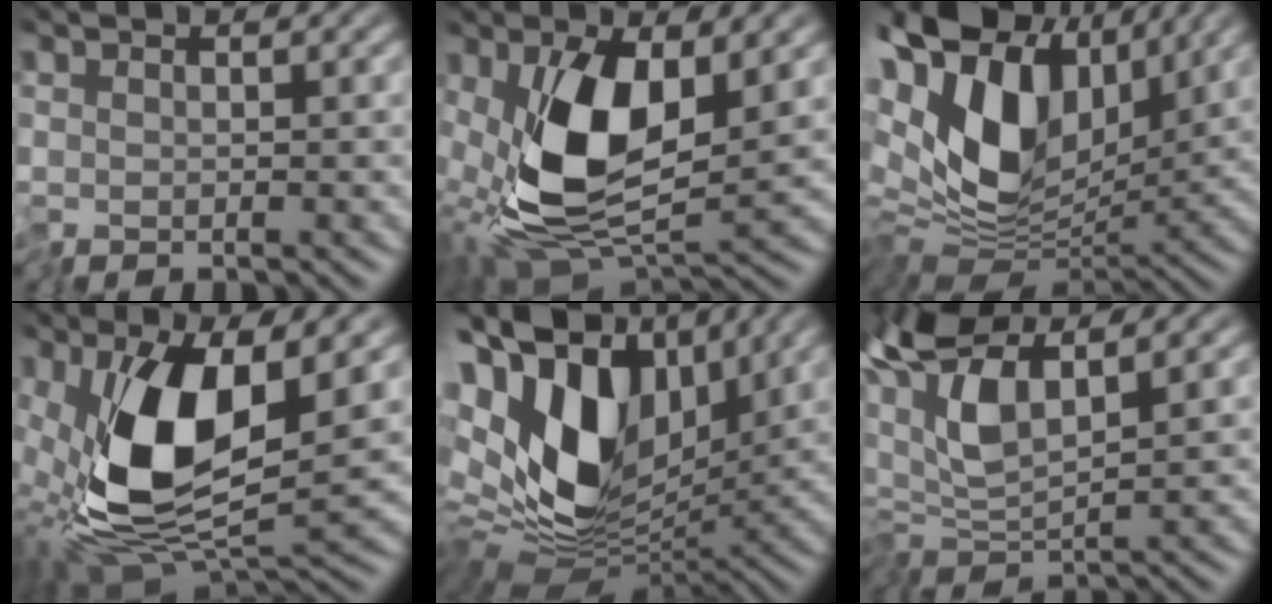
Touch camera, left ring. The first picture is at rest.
{"total": 8.4, "force": [0.8, 3.8, 7.5], "torque": [-0.161, -0.016, 0.018]}
{"total": 12.8, "force": [2.4, 8.0, 9.6], "torque": [-0.193, -0.002, 0.042]}
{"total": 10.0, "force": [1.5, 4.2, 8.9], "torque": [-0.194, -0.019, 0.034]}
{"total": 14.2, "force": [2.6, 9.1, 10.5], "torque": [-0.211, -0.006, 0.057]}
{"total": 7.2, "force": [2.3, 2.7, 6.3], "torque": [-0.145, 0.011, 0.035]}